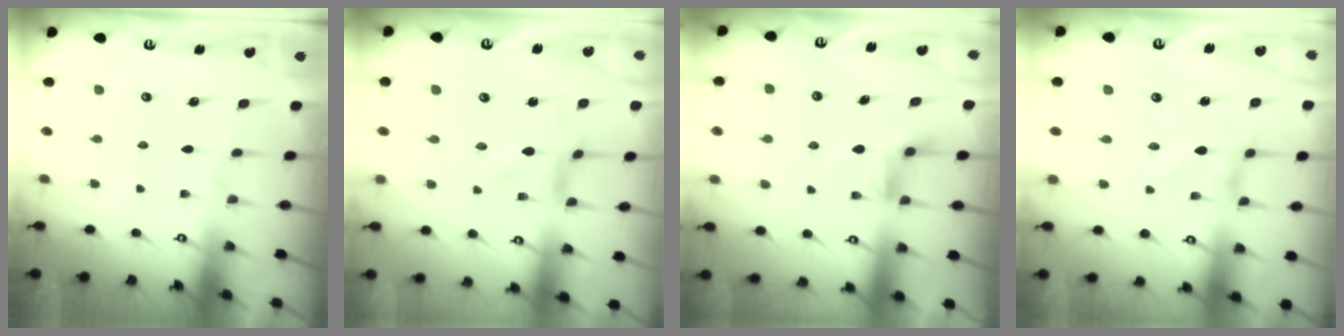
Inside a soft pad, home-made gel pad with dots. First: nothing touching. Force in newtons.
{"total": 0.0}
{"total": 3.2, "press": 3.2, "slide": 0.5}
{"total": 0.0}